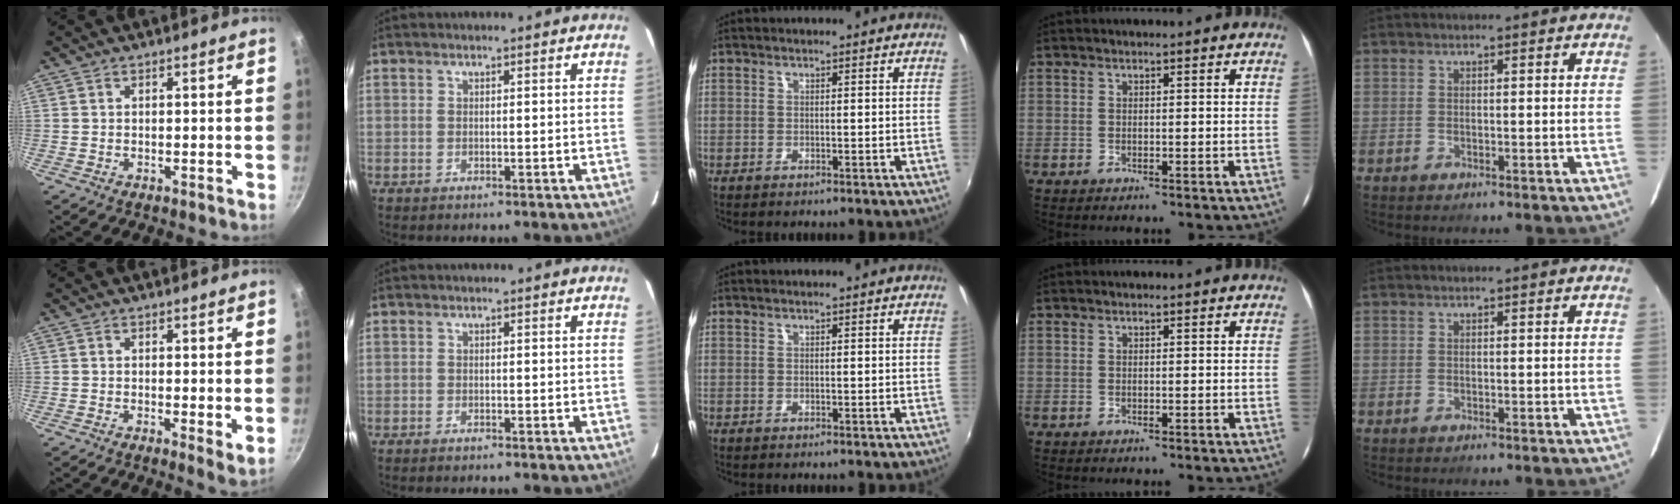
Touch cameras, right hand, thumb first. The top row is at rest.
{"thumb": {"total": 3.2, "force": [0.3, 1.1, 3.0], "torque": [-0.041, -0.012, 0.003]}, "index": {"total": 1.8, "force": [-1.7, 0.3, 0.6], "torque": [-0.017, -0.007, -0.030]}}